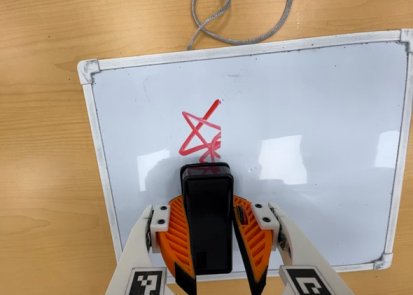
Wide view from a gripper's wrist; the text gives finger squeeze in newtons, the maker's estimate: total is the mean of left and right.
{"total": 11.3, "left": 10.1, "right": 12.5}